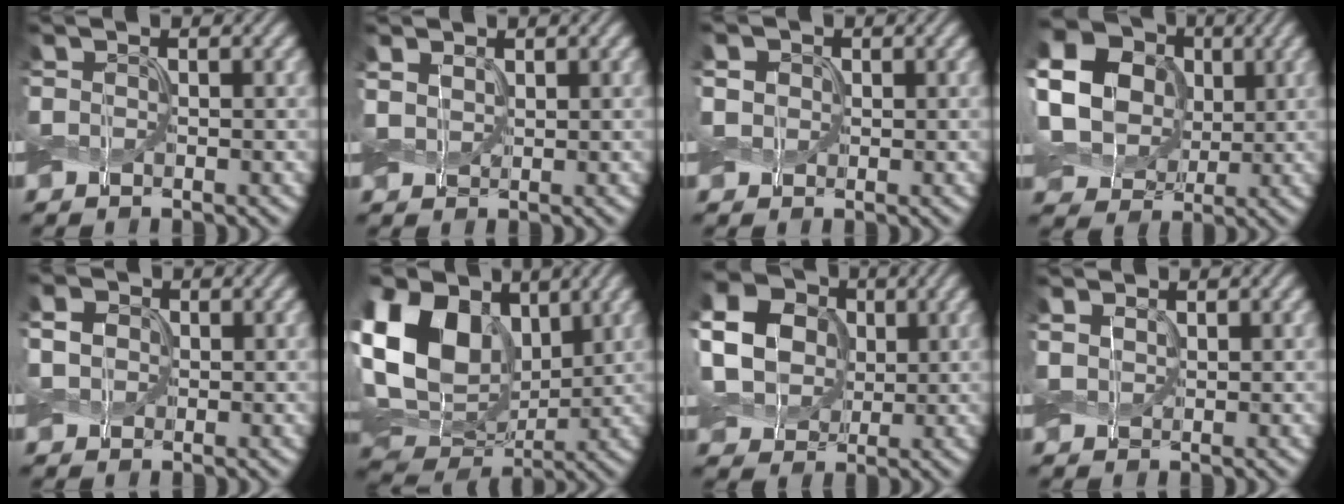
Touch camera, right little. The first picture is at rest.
{"total": 1.4, "force": [0.8, 0.9, 0.7], "torque": [-0.022, 0.000, 0.017]}
{"total": 2.5, "force": [1.0, 2.0, 1.2], "torque": [-0.041, 0.006, 0.015]}
{"total": 22.2, "force": [5.5, 19.2, 9.6], "torque": [-0.258, 0.031, 0.072]}
{"total": 2.8, "force": [0.6, 2.3, 1.5], "torque": [-0.043, 0.010, 0.002]}
{"total": 16.3, "force": [4.8, 11.6, 10.4], "torque": [-0.227, 0.033, 0.084]}
{"total": 12.3, "force": [2.6, 10.4, 6.0], "torque": [-0.177, 0.026, 0.054]}
{"total": 1.1, "force": [0.7, 0.7, 0.5], "torque": [-0.016, 0.000, 0.016]}